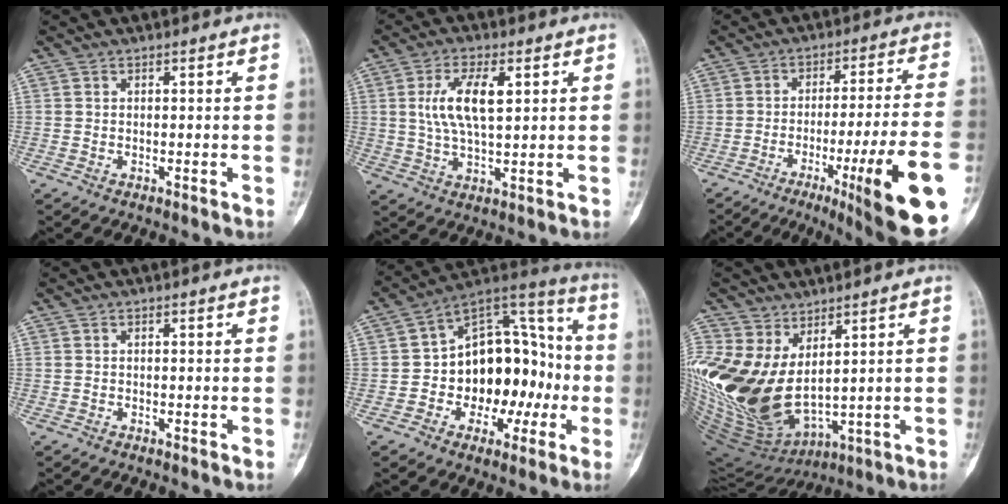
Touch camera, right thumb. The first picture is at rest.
{"total": 9.6, "force": [2.5, 4.0, 8.3], "torque": [-0.161, -0.003, 0.048]}
{"total": 20.2, "force": [-8.1, 1.5, 18.4], "torque": [-0.221, 0.012, -0.113]}
{"total": 0.0}
{"total": 19.6, "force": [-2.8, 13.2, 14.2], "torque": [-0.146, 0.059, -0.038]}
{"total": 20.1, "force": [4.2, 12.0, 15.5], "torque": [-0.338, -0.043, 0.113]}